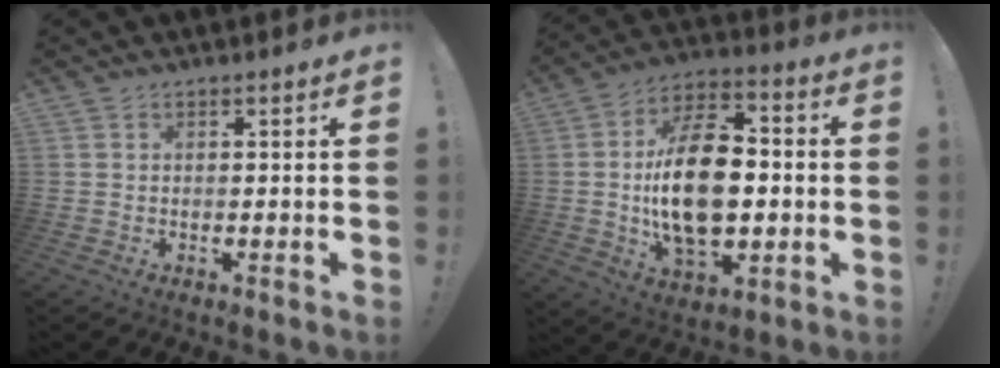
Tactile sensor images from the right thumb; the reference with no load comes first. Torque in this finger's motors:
{"motor_torque": [2.36, 2.65, 0.81, 0.50, 0.28]}